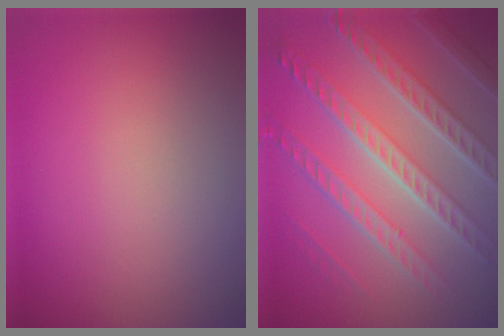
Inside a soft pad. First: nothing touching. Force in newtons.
{"total": 8.0, "press": 5.7, "slide": 5.7}